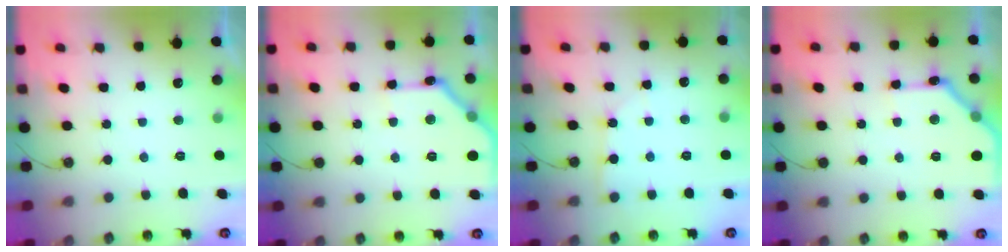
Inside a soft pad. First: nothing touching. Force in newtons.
{"total": 15.7, "press": 15.7, "slide": 0.3}
{"total": 5.7, "press": 5.7, "slide": 0.5}
{"total": 15.7, "press": 15.7, "slide": 0.3}